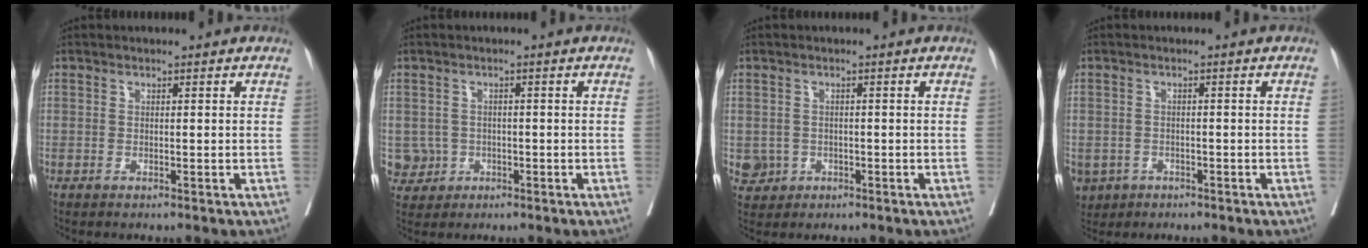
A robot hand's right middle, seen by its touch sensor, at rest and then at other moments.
{"total": 3.5, "force": [-0.8, 3.4, 0.1], "torque": [0.004, 0.009, -0.010]}
{"total": 3.0, "force": [-0.9, 2.8, 0.4], "torque": [-0.001, 0.006, -0.009]}
{"total": 5.4, "force": [-3.0, 4.2, 1.5], "torque": [-0.033, 0.000, -0.045]}